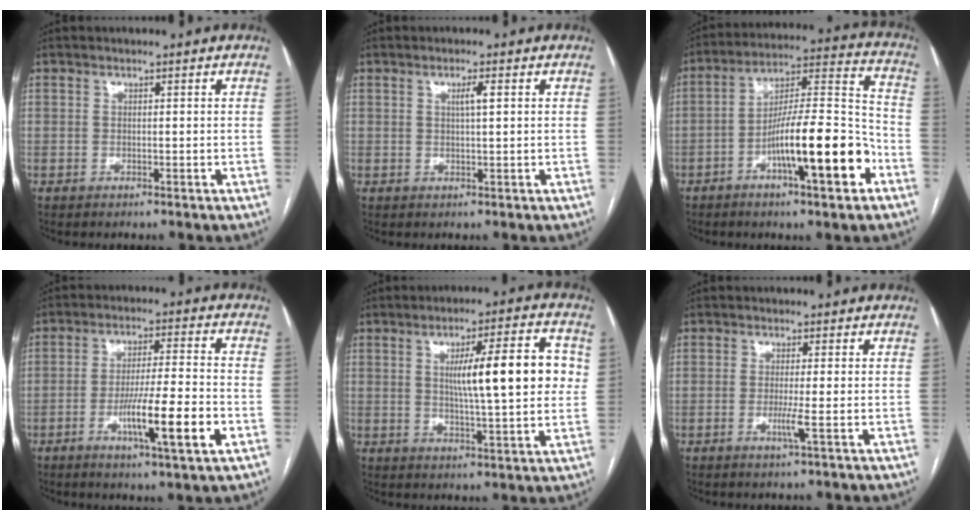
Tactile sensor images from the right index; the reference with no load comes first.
{"total": 2.1, "force": [0.6, 0.0, 2.0], "torque": [-0.037, 0.000, 0.010]}
{"total": 16.7, "force": [-6.8, 2.2, 15.1], "torque": [-0.246, 0.008, -0.107]}
{"total": 11.5, "force": [-4.0, 0.3, 10.8], "torque": [-0.182, -0.009, -0.066]}
{"total": 13.2, "force": [2.3, 1.5, 12.9], "torque": [-0.188, 0.015, 0.035]}
{"total": 2.5, "force": [-0.7, -0.6, 2.3], "torque": [-0.046, -0.006, -0.014]}